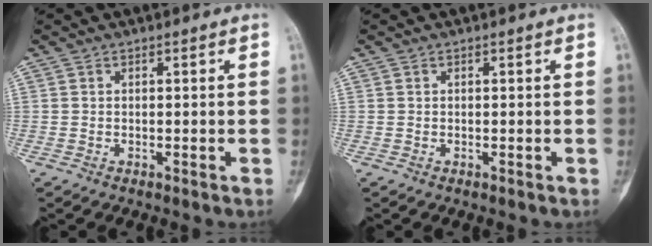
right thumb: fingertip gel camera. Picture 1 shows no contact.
{"total": 0.0}